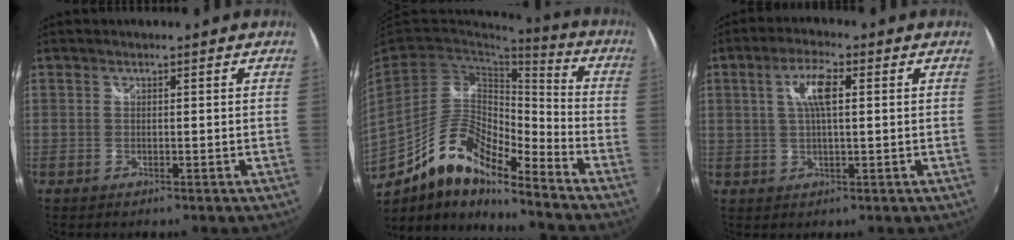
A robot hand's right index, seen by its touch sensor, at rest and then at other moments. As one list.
[{"total": 15.3, "force": [-10.7, 4.7, 9.8], "torque": [-0.181, -0.002, -0.203]}, {"total": 6.0, "force": [1.4, 1.6, 5.6], "torque": [-0.104, 0.008, 0.027]}]